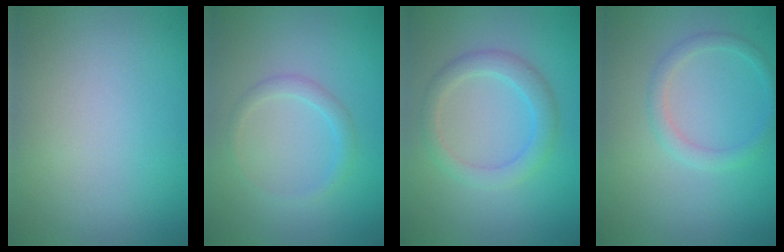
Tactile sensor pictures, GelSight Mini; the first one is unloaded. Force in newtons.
{"total": 1.5, "press": 1.5, "slide": 0.1}
{"total": 2.9, "press": 2.8, "slide": 0.1}
{"total": 1.9, "press": 1.8, "slide": 0.1}